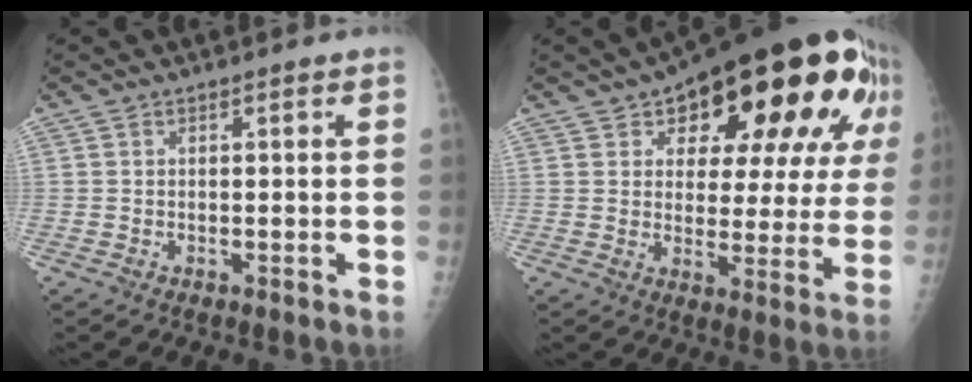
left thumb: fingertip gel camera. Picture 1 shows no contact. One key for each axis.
{"total": 25.4, "fx": 12.3, "fy": 11.6, "fz": 18.9, "tx": -0.225, "ty": 0.001, "tz": 0.171}